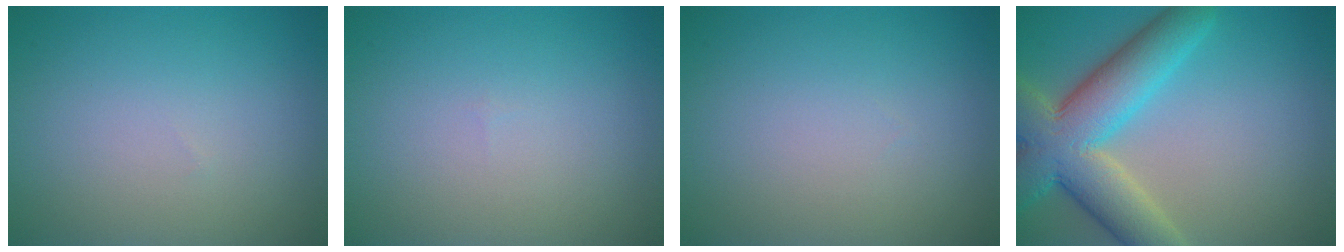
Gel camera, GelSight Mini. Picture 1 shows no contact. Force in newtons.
{"total": 0.0}
{"total": 0.0}
{"total": 9.5, "press": 9.5, "slide": 0.8}